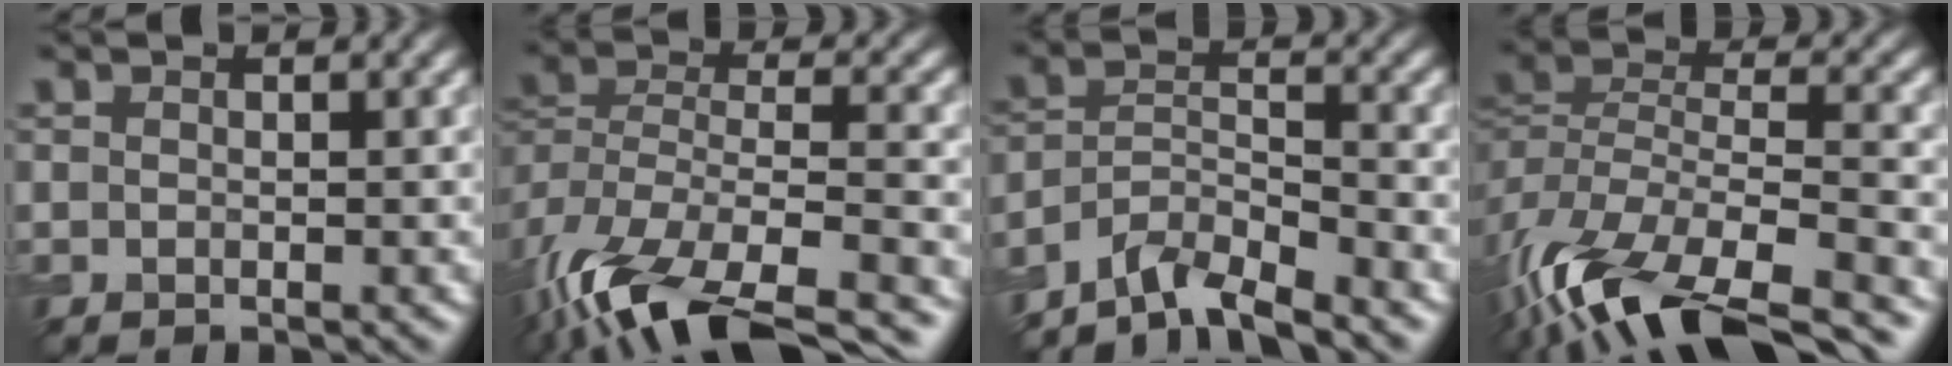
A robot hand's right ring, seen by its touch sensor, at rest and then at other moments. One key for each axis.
{"total": 17.1, "fx": -12.4, "fy": 7.3, "fz": 9.3, "tx": -0.194, "ty": -0.037, "tz": -0.165}
{"total": 5.3, "fx": -4.8, "fy": 0.8, "fz": 1.9, "tx": -0.032, "ty": -0.002, "tz": -0.090}
{"total": 15.6, "fx": -11.4, "fy": 5.6, "fz": 9.1, "tx": -0.192, "ty": -0.020, "tz": -0.175}